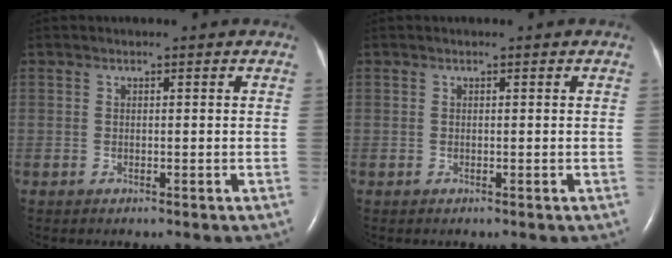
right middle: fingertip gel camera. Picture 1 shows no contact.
{"total": 0.0}